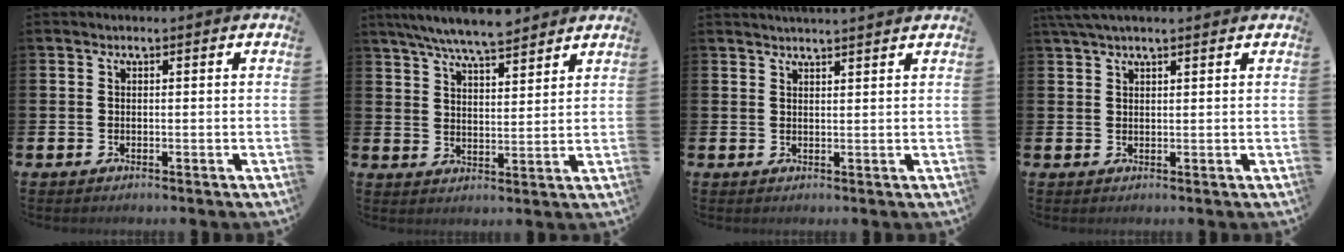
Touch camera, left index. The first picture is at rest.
{"total": 7.2, "force": [6.8, 0.7, 2.3], "torque": [-0.060, -0.028, 0.124]}
{"total": 2.3, "force": [2.2, -0.3, 0.1], "torque": [-0.002, -0.011, 0.041]}
{"total": 2.9, "force": [2.4, 0.4, 1.5], "torque": [-0.030, 0.000, 0.043]}